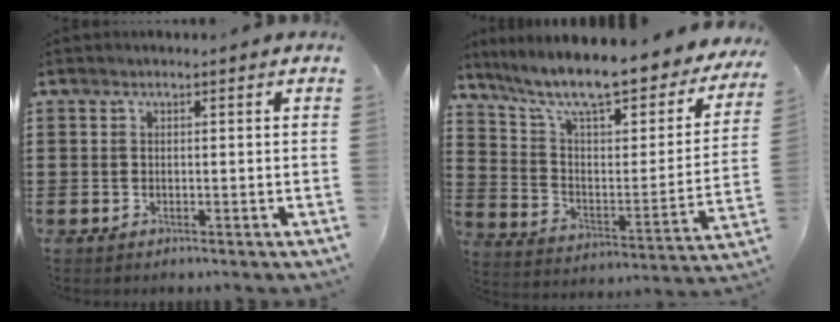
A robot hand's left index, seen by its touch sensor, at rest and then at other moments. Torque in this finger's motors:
{"motor_torque": [2.14, 0.00, 1.05, 0.21]}